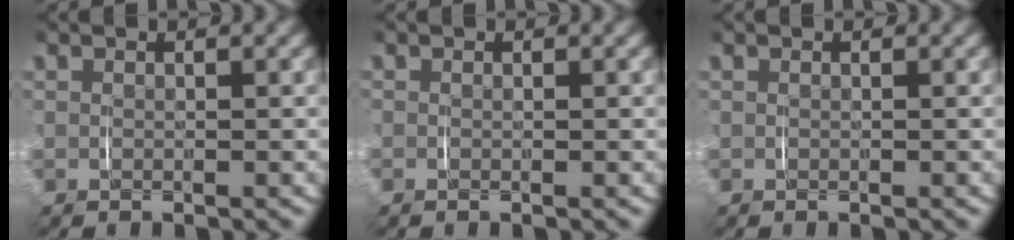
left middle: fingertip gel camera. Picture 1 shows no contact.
{"total": 0.0}
{"total": 0.0}